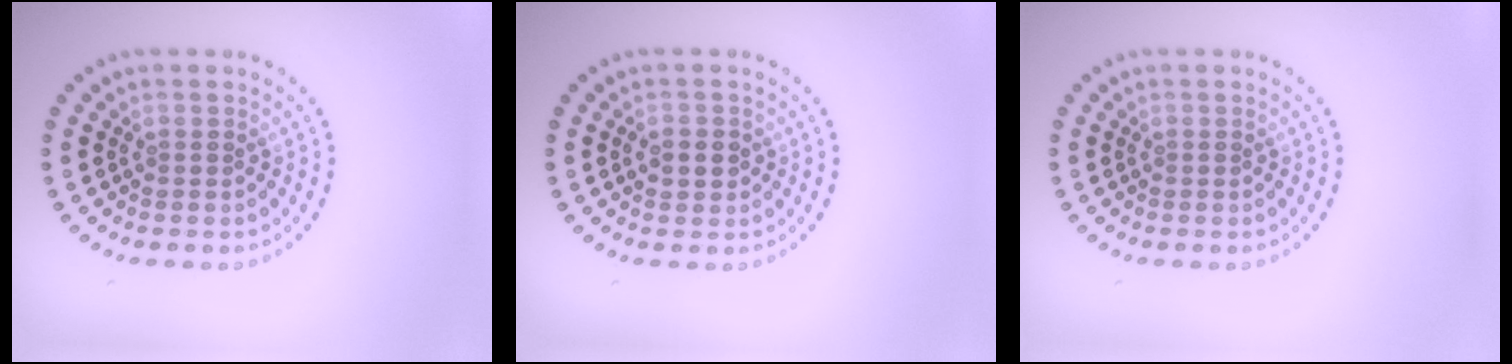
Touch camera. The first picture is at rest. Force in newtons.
{"total": 1.9, "press": 1.9, "slide": 0.2}
{"total": 0.0}